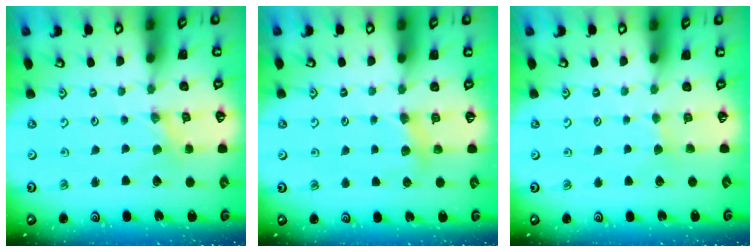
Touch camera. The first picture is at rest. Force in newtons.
{"total": 5.9, "press": 5.9, "slide": 0.7}
{"total": 2.2, "press": 2.2, "slide": 0.2}